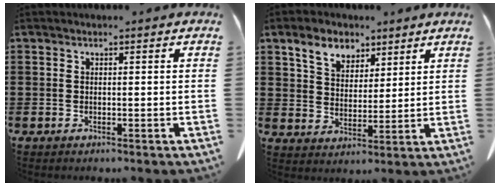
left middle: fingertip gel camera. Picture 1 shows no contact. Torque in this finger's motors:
{"motor_torque": [0.31, 0.31, 0.06, 0.01]}